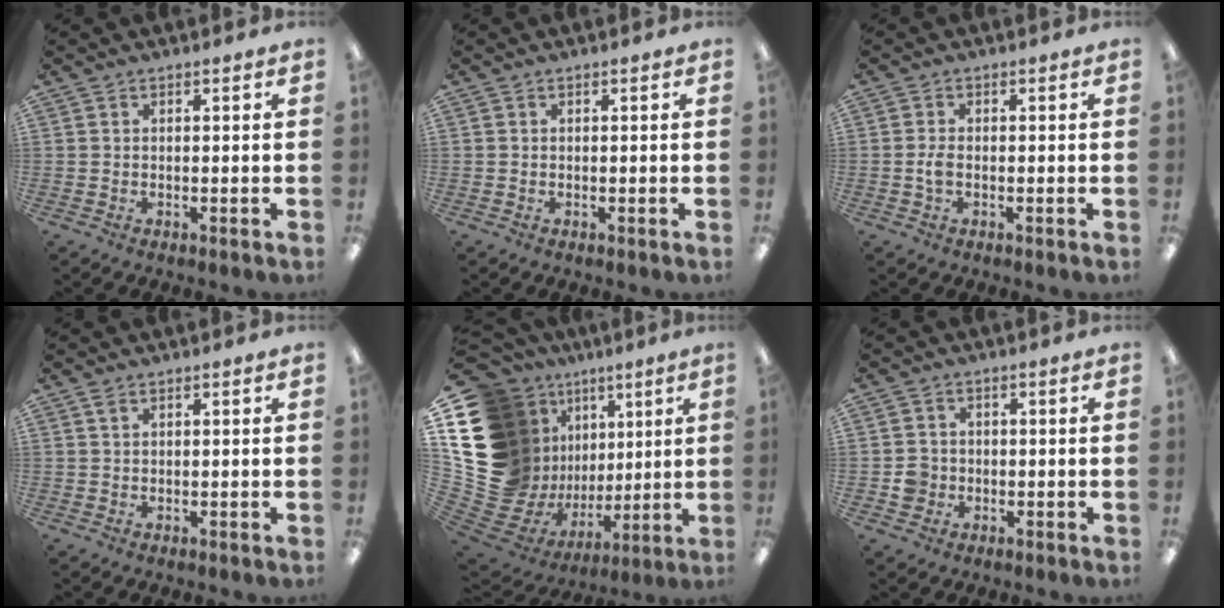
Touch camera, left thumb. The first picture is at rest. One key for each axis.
{"total": 0.0}
{"total": 2.7, "fx": -0.4, "fy": 1.4, "fz": 2.3, "tx": -0.048, "ty": 0.002, "tz": -0.009}
{"total": 1.2, "fx": 0.7, "fy": 0.5, "fz": 0.8, "tx": -0.018, "ty": 0.003, "tz": 0.012}
{"total": 21.6, "fx": 4.6, "fy": 18.1, "fz": 10.8, "tx": -0.201, "ty": -0.080, "tz": 0.148}
{"total": 4.0, "fx": -0.8, "fy": 3.8, "fz": 1.1, "tx": -0.012, "ty": 0.005, "tz": -0.015}